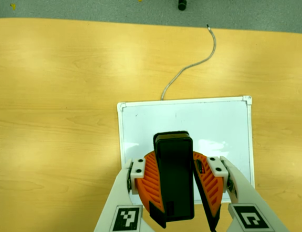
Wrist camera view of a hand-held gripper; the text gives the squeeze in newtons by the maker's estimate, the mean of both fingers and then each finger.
{"total": 8.6, "left": 9.2, "right": 8.1}